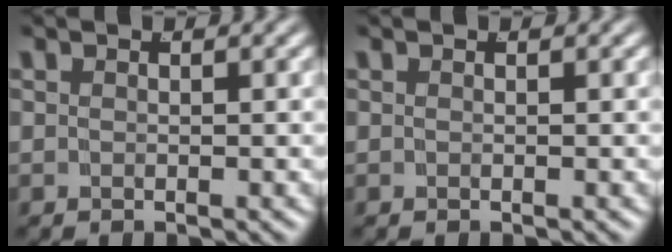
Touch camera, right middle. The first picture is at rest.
{"total": 0.0}